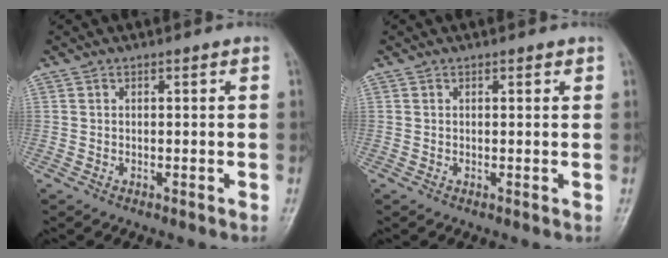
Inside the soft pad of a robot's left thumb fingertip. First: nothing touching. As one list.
[{"total": 1.1, "force": [0.7, 0.5, 0.7], "torque": [-0.005, -0.001, 0.006]}]